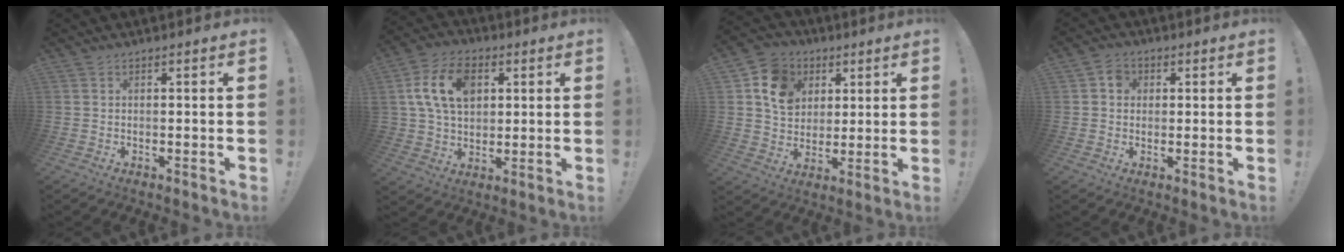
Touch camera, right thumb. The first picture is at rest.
{"total": 14.9, "force": [4.6, 10.7, 9.3], "torque": [-0.161, -0.001, 0.088]}
{"total": 12.5, "force": [4.8, 10.3, 5.3], "torque": [-0.075, -0.016, 0.098]}
{"total": 4.4, "force": [0.9, 3.8, 1.9], "torque": [-0.027, 0.005, 0.016]}